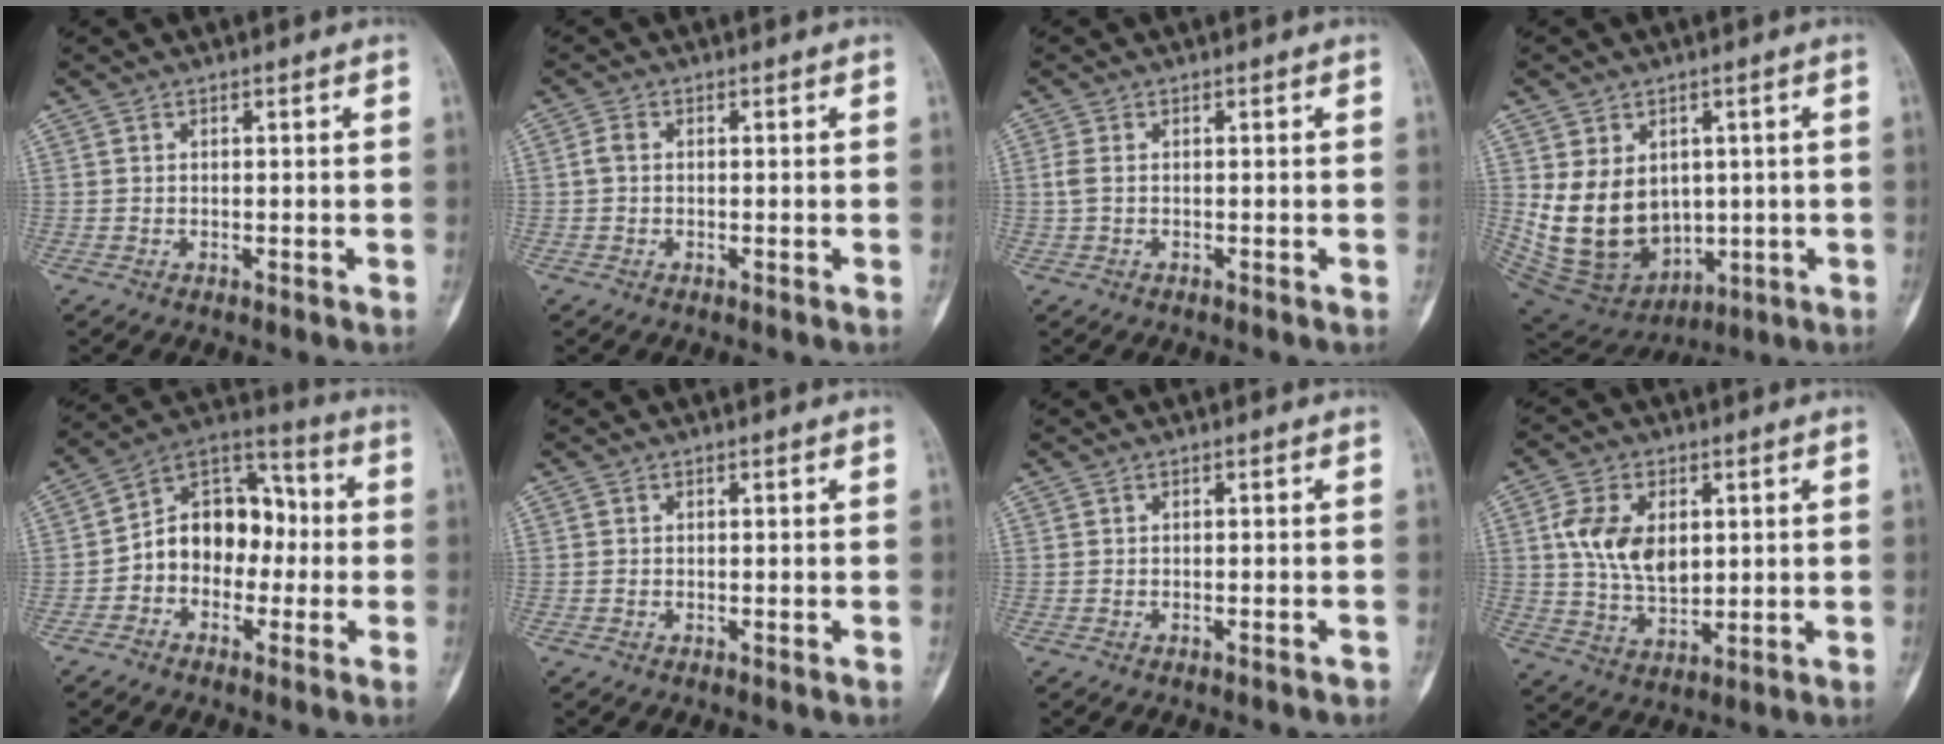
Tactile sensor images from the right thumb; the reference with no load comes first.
{"total": 1.8, "force": [0.1, 1.2, 1.3], "torque": [-0.025, 0.005, 0.001]}
{"total": 2.0, "force": [0.1, 1.2, 1.6], "torque": [-0.051, 0.000, 0.001]}
{"total": 15.6, "force": [1.0, 12.1, 9.8], "torque": [-0.143, -0.012, 0.060]}
{"total": 13.3, "force": [-1.5, 9.8, 8.8], "torque": [-0.095, 0.051, -0.040]}
{"total": 0.0}
{"total": 0.9, "force": [-0.7, 0.3, 0.6], "torque": [-0.013, 0.006, -0.003]}
{"total": 11.5, "force": [2.5, 7.2, 8.6], "torque": [-0.142, -0.011, 0.051]}